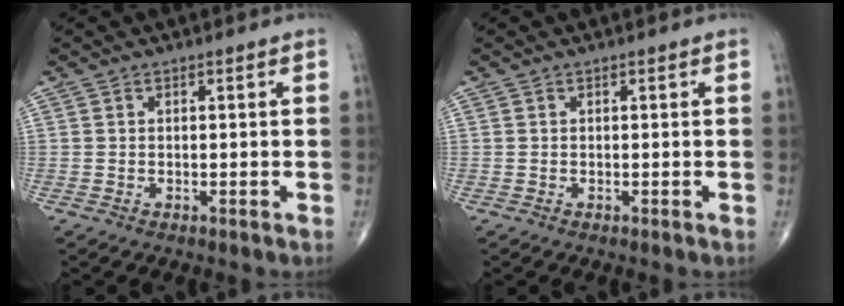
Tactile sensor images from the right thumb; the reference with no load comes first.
{"total": 0.0}